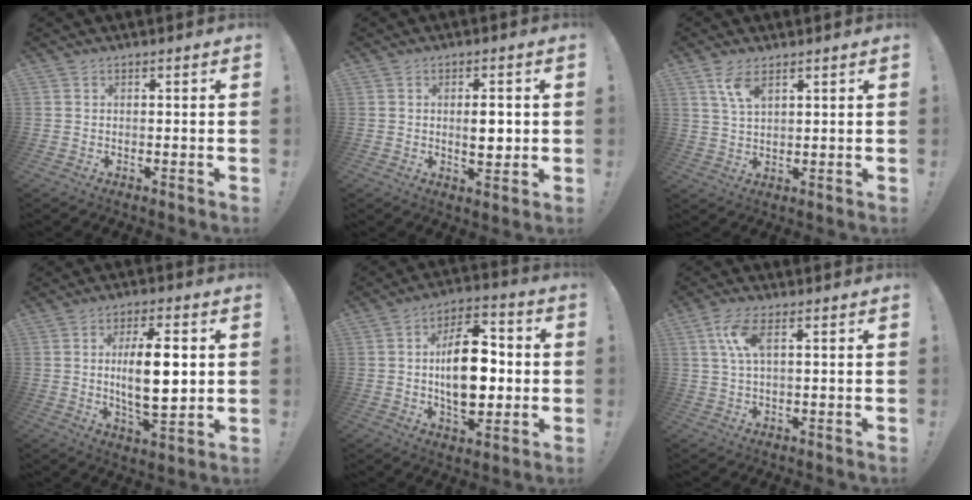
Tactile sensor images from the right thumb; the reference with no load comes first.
{"total": 5.4, "force": [0.1, 2.5, 4.8], "torque": [-0.057, -0.002, -0.003]}
{"total": 6.0, "force": [3.5, 2.4, 4.2], "torque": [-0.071, -0.016, 0.063]}
{"total": 14.3, "force": [1.6, 5.2, 13.2], "torque": [-0.223, -0.012, 0.016]}
{"total": 17.8, "force": [-0.5, 10.4, 14.4], "torque": [-0.233, 0.007, -0.011]}
{"total": 6.7, "force": [2.1, 2.1, 6.1], "torque": [-0.114, -0.004, 0.035]}